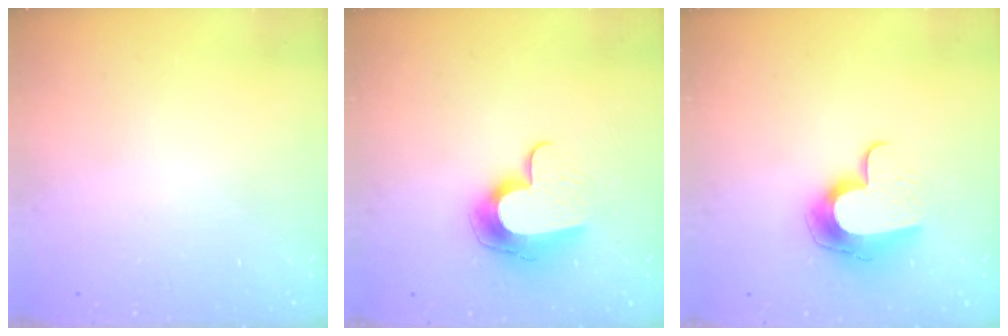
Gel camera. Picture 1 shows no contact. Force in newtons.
{"total": 11.5, "press": 11.5, "slide": 0.7}
{"total": 11.5, "press": 11.5, "slide": 0.7}